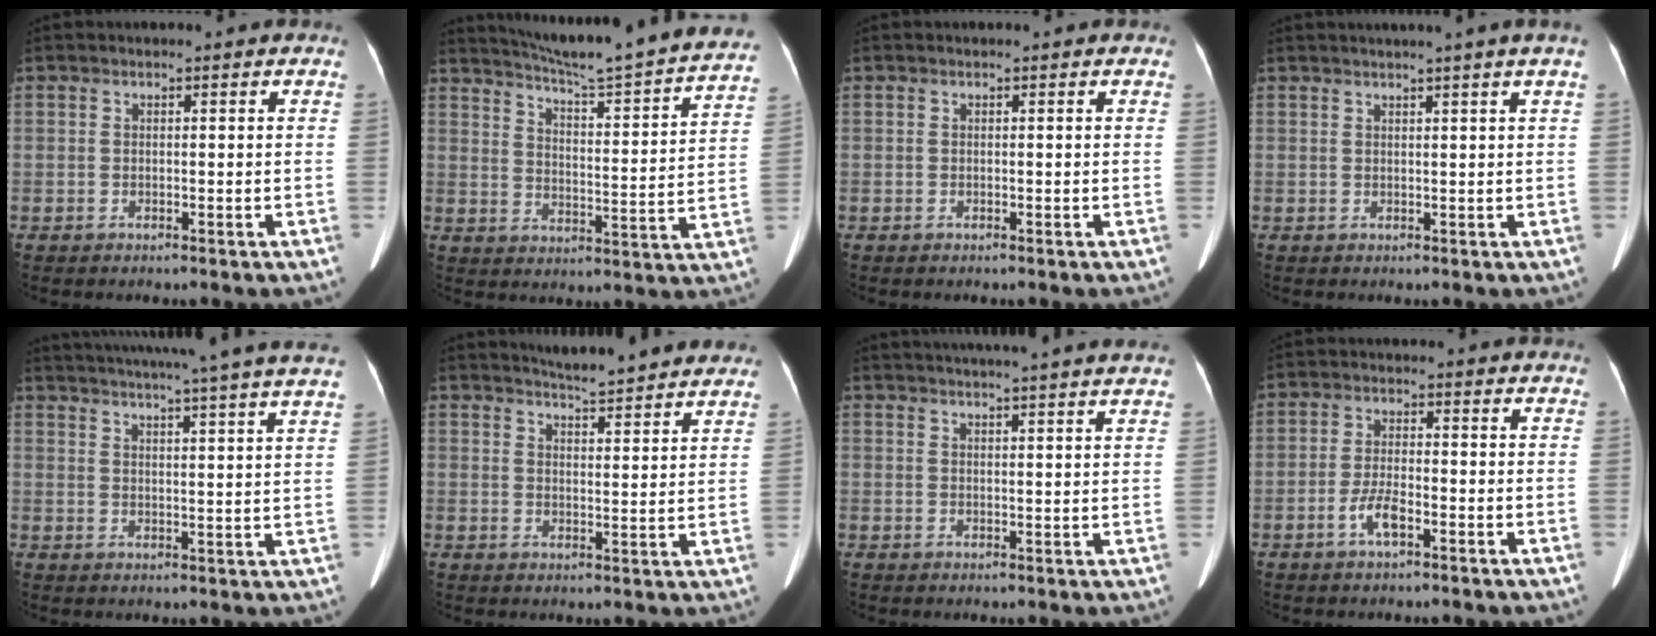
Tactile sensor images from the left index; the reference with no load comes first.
{"total": 25.7, "force": [23.2, 0.2, 11.0], "torque": [-0.172, -0.060, 0.297]}
{"total": 0.0}
{"total": 3.6, "force": [2.7, -1.3, 2.0], "torque": [-0.025, 0.006, 0.039]}
{"total": 24.2, "force": [21.6, -1.4, 10.8], "torque": [-0.177, -0.022, 0.277]}
{"total": 10.6, "force": [9.9, 0.6, 3.8], "torque": [-0.054, 0.004, 0.121]}
{"total": 14.3, "force": [12.8, -0.6, 6.3], "torque": [-0.105, 0.013, 0.161]}
{"total": 4.0, "force": [-2.1, 1.0, 3.2], "torque": [-0.067, 0.001, -0.041]}